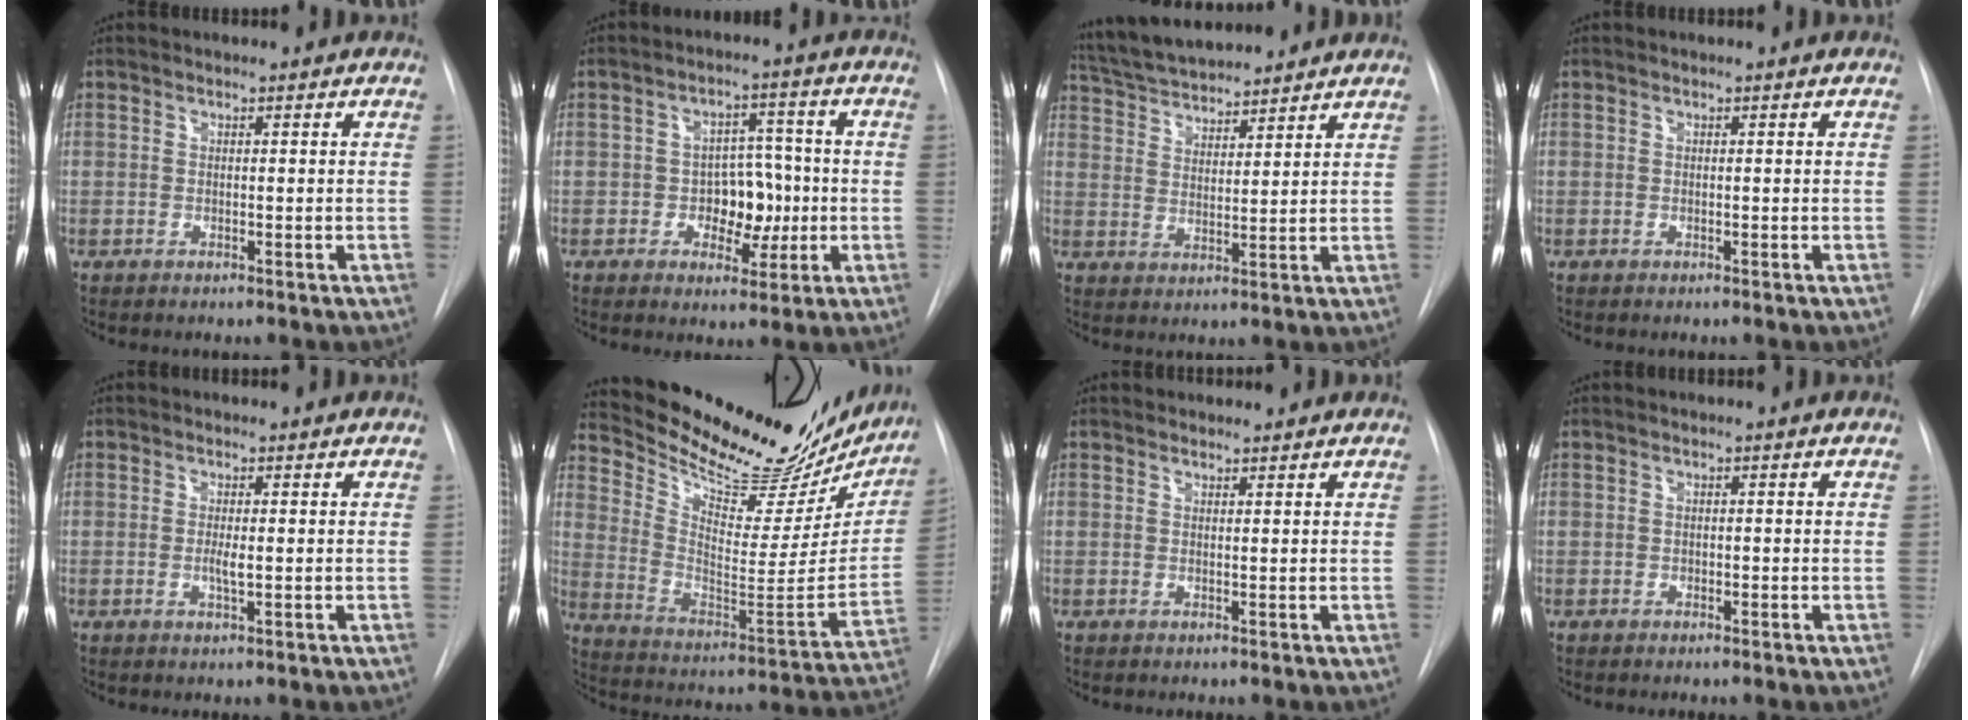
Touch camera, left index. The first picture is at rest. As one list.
[{"total": 6.9, "force": [-2.0, 4.6, 4.8], "torque": [-0.063, 0.012, -0.025]}, {"total": 11.2, "force": [10.4, 1.9, 3.7], "torque": [-0.073, 0.022, 0.182]}, {"total": 0.0}, {"total": 1.7, "force": [-0.9, 0.3, 1.4], "torque": [-0.029, -0.009, -0.013]}, {"total": 27.6, "force": [24.5, 7.4, 10.4], "torque": [-0.170, -0.066, 0.336]}, {"total": 0.6, "force": [0.4, 0.3, -0.3], "torque": [-0.002, 0.001, 0.010]}, {"total": 1.0, "force": [-0.9, 0.3, -0.1], "torque": [0.004, -0.004, -0.014]}]